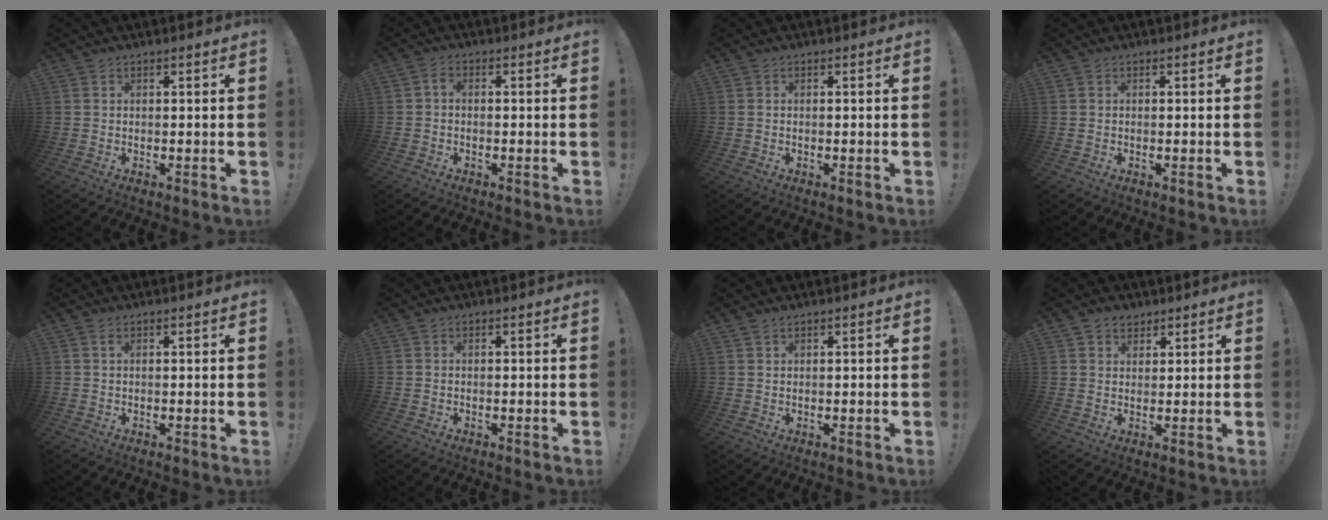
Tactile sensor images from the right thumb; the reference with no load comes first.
{"total": 1.5, "force": [-0.5, 0.8, 1.1], "torque": [-0.028, 0.010, -0.009]}
{"total": 0.0}
{"total": 0.0}
{"total": 1.2, "force": [0.4, 0.5, 1.0], "torque": [-0.018, 0.002, 0.006]}
{"total": 0.0}
{"total": 1.0, "force": [0.9, 0.3, 0.2], "torque": [-0.007, 0.001, 0.017]}
{"total": 3.6, "force": [2.6, 2.4, 0.5], "torque": [0.005, -0.012, 0.046]}